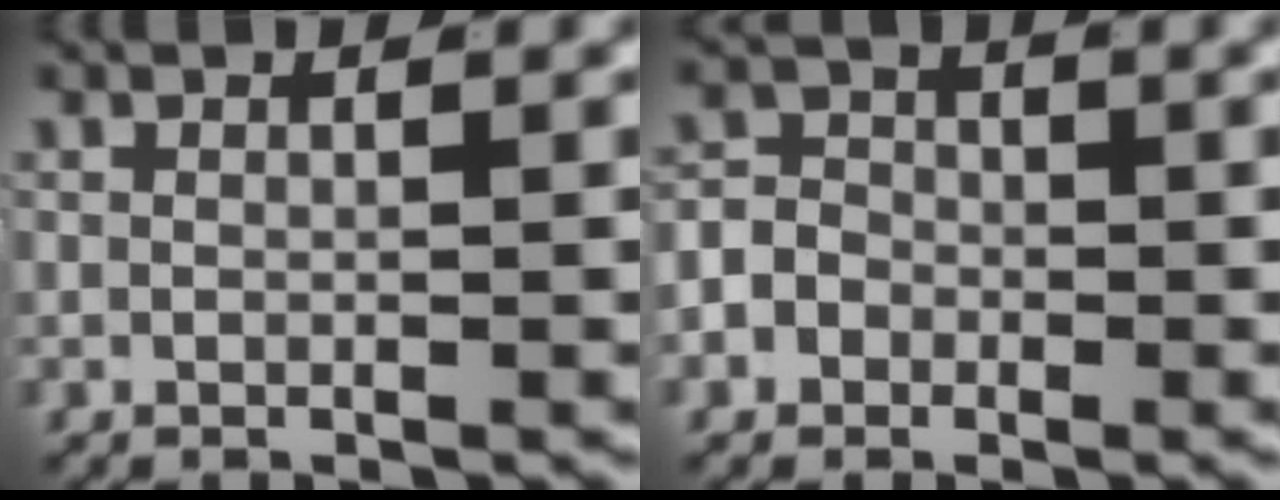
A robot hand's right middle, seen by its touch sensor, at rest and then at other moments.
{"total": 4.8, "force": [-1.2, 4.3, 1.6], "torque": [-0.023, 0.002, -0.032]}